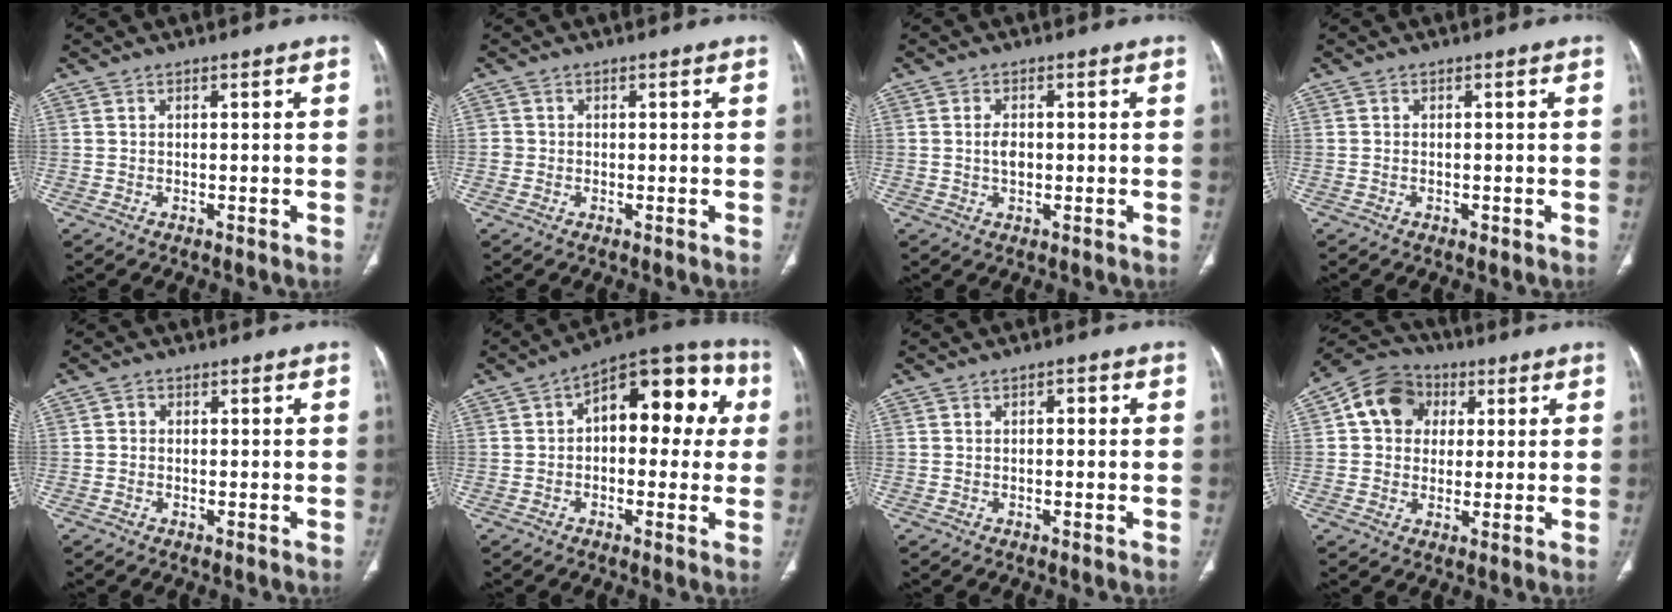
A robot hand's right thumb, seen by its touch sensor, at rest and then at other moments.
{"total": 1.2, "force": [-0.2, 1.2, 0.1], "torque": [0.006, 0.005, -0.004]}
{"total": 2.6, "force": [-0.1, 1.6, 2.0], "torque": [-0.031, 0.000, -0.003]}
{"total": 0.8, "force": [-0.3, 0.5, 0.5], "torque": [-0.011, 0.000, -0.003]}
{"total": 1.0, "force": [0.0, 1.0, 0.4], "torque": [-0.001, 0.003, -0.004]}
{"total": 16.3, "force": [3.0, 9.0, 13.3], "torque": [-0.117, 0.039, 0.030]}
{"total": 1.2, "force": [0.2, 0.7, 1.0], "torque": [-0.006, 0.003, -0.001]}
{"total": 10.9, "force": [2.7, 9.2, 5.2], "torque": [-0.068, 0.010, 0.034]}